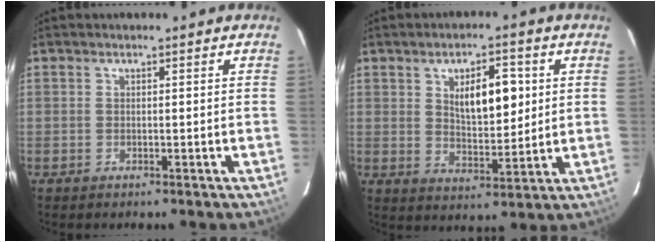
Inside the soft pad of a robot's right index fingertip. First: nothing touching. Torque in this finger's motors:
{"motor_torque": [0.32, 0.10, 0.25, 0.07]}